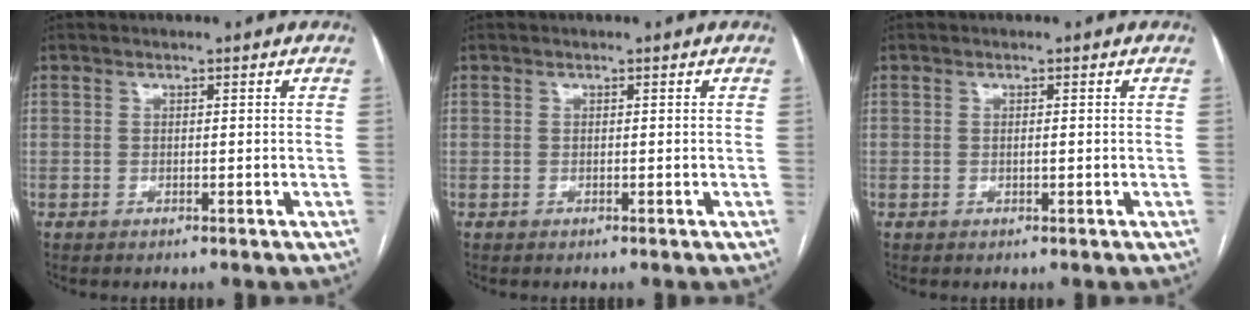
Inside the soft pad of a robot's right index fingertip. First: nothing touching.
{"total": 0.0}
{"total": 0.7, "force": [-0.1, 0.1, 0.7], "torque": [-0.013, 0.000, 0.000]}